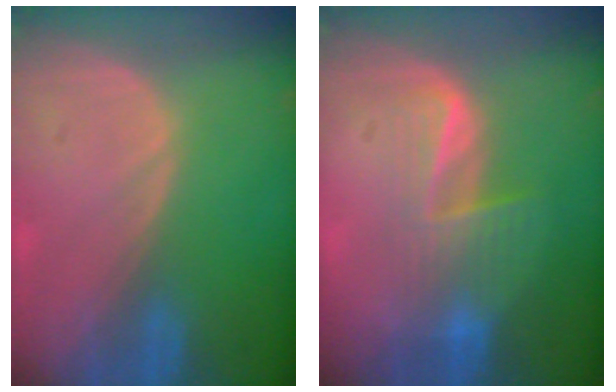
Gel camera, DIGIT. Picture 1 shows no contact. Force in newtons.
{"total": 6.0, "press": 5.7, "slide": 1.8}